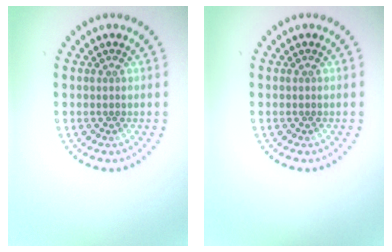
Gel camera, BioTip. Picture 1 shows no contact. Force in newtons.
{"total": 0.0}